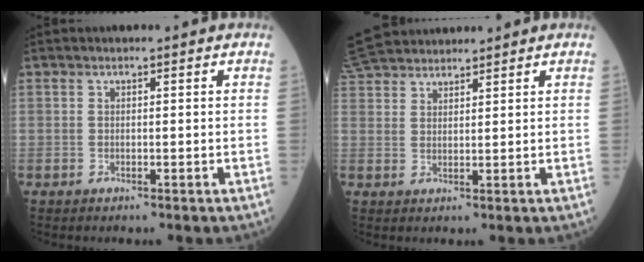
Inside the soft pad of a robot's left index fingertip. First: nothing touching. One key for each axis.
{"total": 9.2, "fx": 8.5, "fy": 1.9, "fz": 2.8, "tx": -0.057, "ty": 0.040, "tz": 0.161}